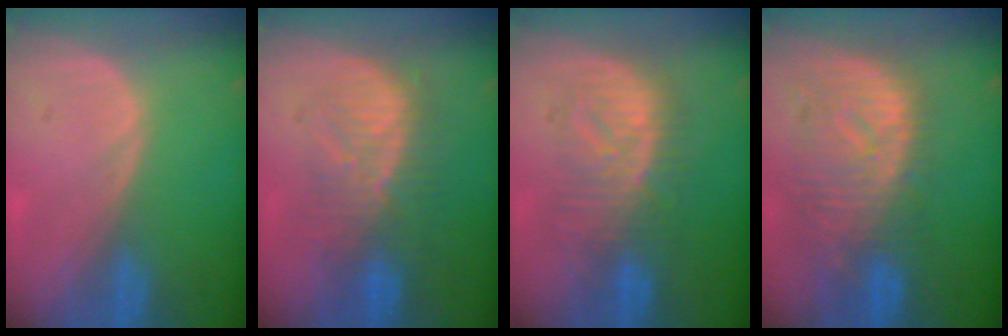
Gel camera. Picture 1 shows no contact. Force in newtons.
{"total": 8.4, "press": 8.2, "slide": 2.0}
{"total": 8.3, "press": 8.2, "slide": 0.8}
{"total": 10.8, "press": 9.6, "slide": 5.0}